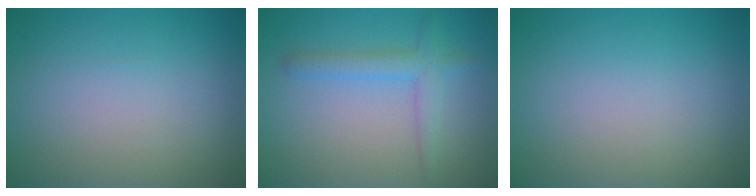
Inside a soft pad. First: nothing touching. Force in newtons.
{"total": 2.7, "press": 2.7, "slide": 0.2}
{"total": 0.0}